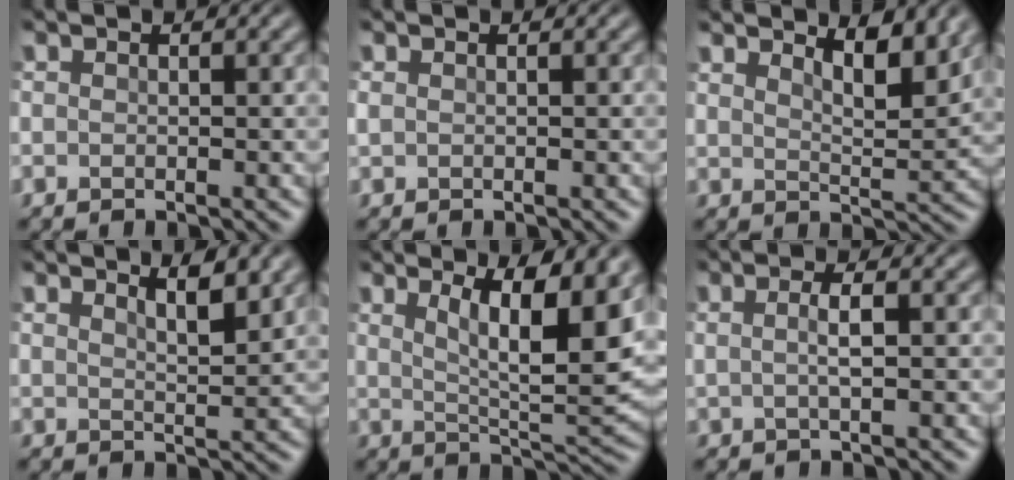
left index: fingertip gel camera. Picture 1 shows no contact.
{"total": 0.5, "force": [0.3, 0.4, 0.3], "torque": [-0.011, -0.002, 0.006]}
{"total": 4.4, "force": [3.3, 1.1, 2.7], "torque": [-0.044, -0.004, 0.049]}
{"total": 3.4, "force": [2.5, 0.9, 2.1], "torque": [-0.028, 0.003, 0.031]}
{"total": 9.0, "force": [3.7, 2.5, 7.9], "torque": [-0.121, -0.008, 0.064]}
{"total": 2.0, "force": [0.1, 0.5, 1.9], "torque": [-0.038, 0.000, 0.000]}